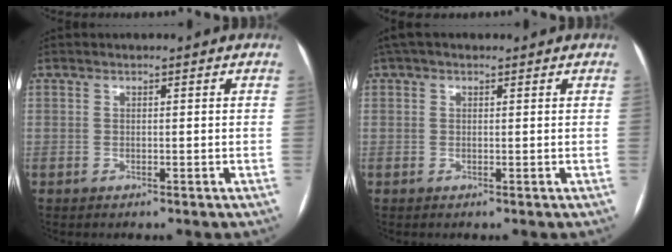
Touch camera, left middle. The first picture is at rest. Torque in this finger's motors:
{"motor_torque": [0.55, -0.49, 0.02, 0.01]}